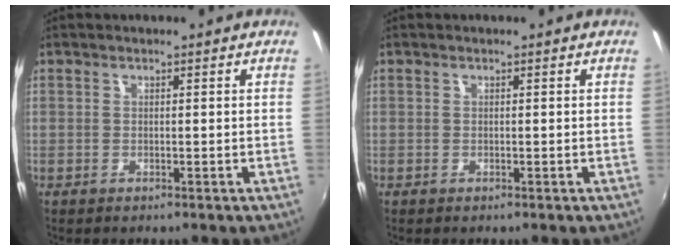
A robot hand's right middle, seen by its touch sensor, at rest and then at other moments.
{"total": 0.0}